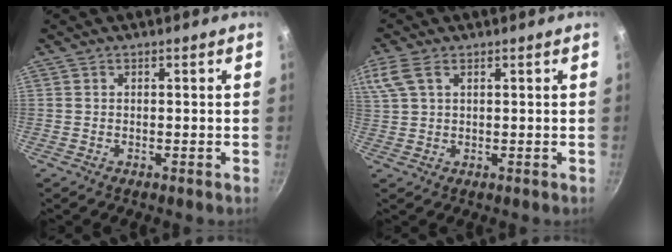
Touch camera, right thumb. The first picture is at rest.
{"total": 6.2, "force": [3.0, 3.4, 4.3], "torque": [-0.102, 0.015, 0.062]}